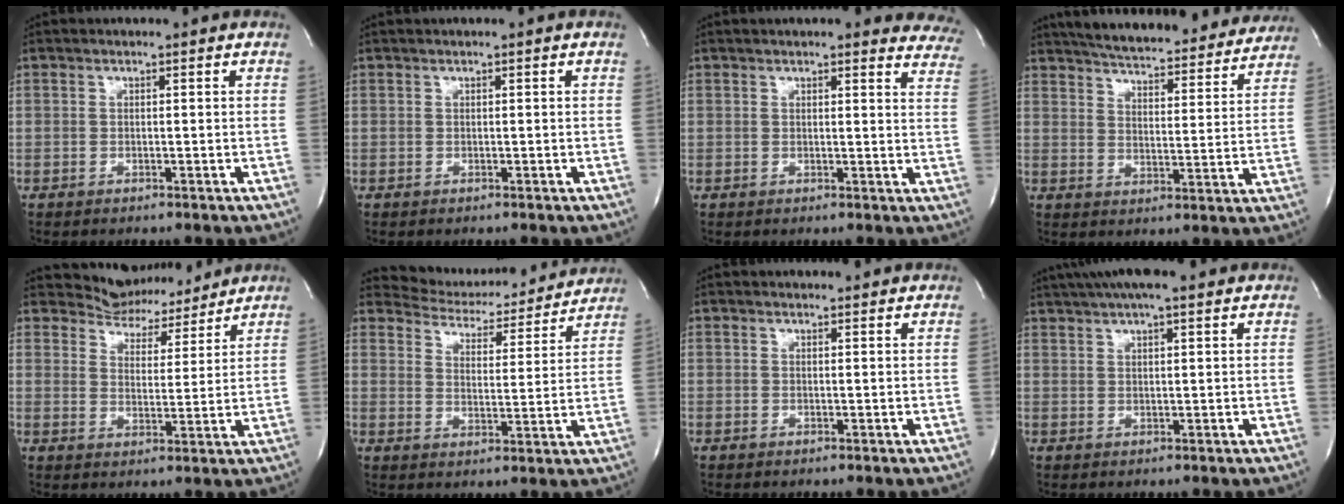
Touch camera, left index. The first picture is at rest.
{"total": 0.0}
{"total": 15.8, "force": [14.7, 3.3, 4.7], "torque": [-0.036, -0.034, 0.141]}
{"total": 25.1, "force": [23.1, 5.0, 8.6], "torque": [-0.139, -0.028, 0.292]}
{"total": 8.2, "force": [7.8, 2.7, 0.0], "torque": [0.000, -0.005, 0.113]}
{"total": 14.5, "force": [14.1, 3.0, 1.9], "torque": [-0.013, -0.016, 0.176]}
{"total": 4.1, "force": [3.9, 0.9, 0.7], "torque": [-0.010, 0.010, 0.039]}
{"total": 11.9, "force": [10.0, 1.8, 6.2], "torque": [-0.109, 0.038, 0.144]}